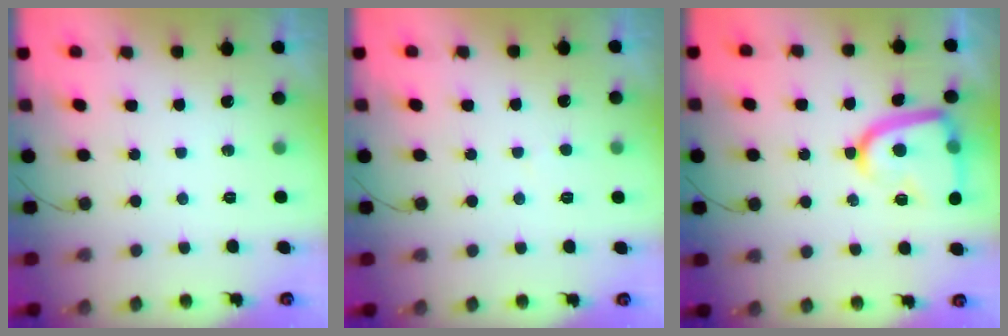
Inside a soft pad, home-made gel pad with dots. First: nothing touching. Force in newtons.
{"total": 2.4, "press": 2.4, "slide": 0.2}
{"total": 15.1, "press": 15.0, "slide": 1.6}